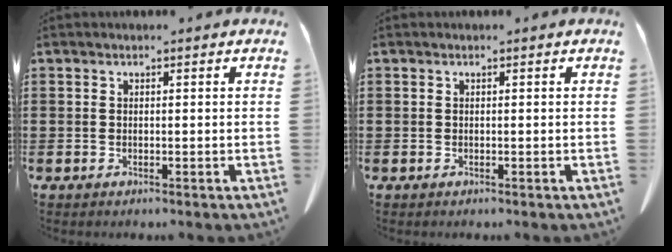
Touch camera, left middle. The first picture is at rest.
{"total": 0.0}